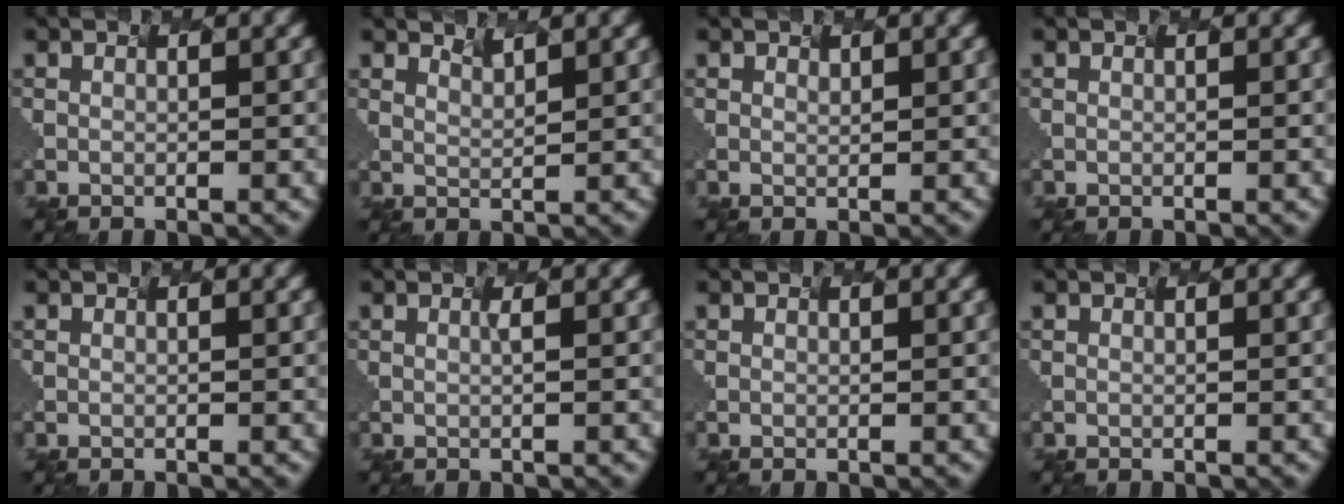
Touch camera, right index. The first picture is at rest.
{"total": 0.9, "force": [0.3, -0.8, -0.4], "torque": [-0.014, -0.009, 0.042]}
{"total": 1.0, "force": [-0.2, -0.7, -0.6], "torque": [-0.001, -0.007, 0.023]}
{"total": 0.0}
{"total": 0.0}
{"total": 0.9, "force": [-0.7, -0.6, -0.3], "torque": [-0.007, -0.005, 0.011]}
{"total": 0.0}
{"total": 0.0}